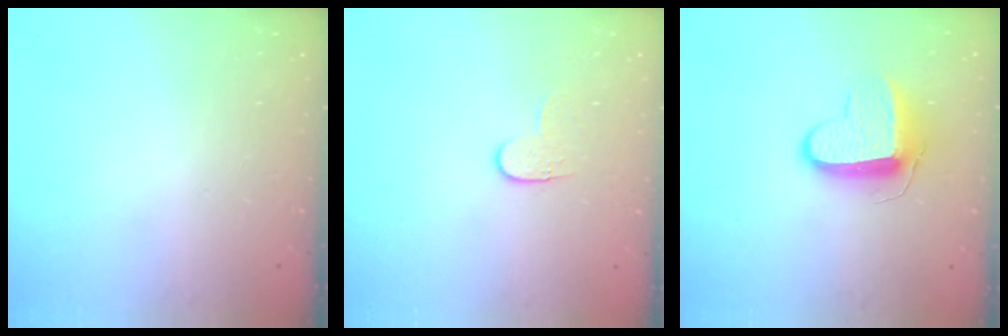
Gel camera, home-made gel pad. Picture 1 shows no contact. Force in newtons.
{"total": 4.2, "press": 4.2, "slide": 0.5}
{"total": 10.0, "press": 10.0, "slide": 0.2}